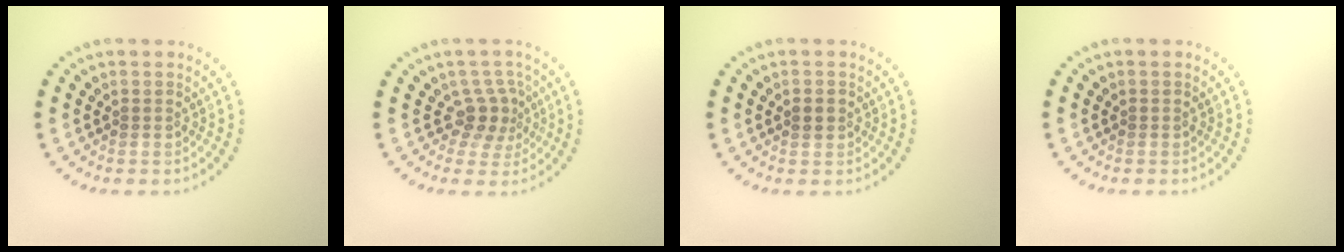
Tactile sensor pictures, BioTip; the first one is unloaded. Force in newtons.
{"total": 2.6, "press": 1.8, "slide": 1.8}
{"total": 1.4, "press": 1.4, "slide": 0.1}
{"total": 0.0}